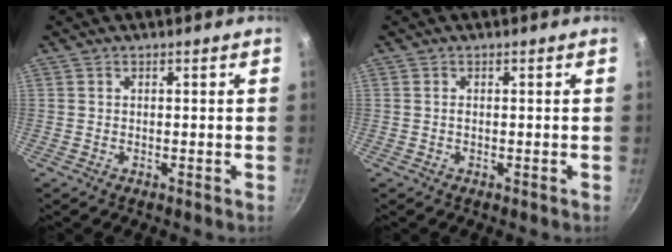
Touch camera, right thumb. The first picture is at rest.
{"total": 0.5, "force": [-0.1, 0.3, 0.4], "torque": [-0.008, 0.003, -0.002]}